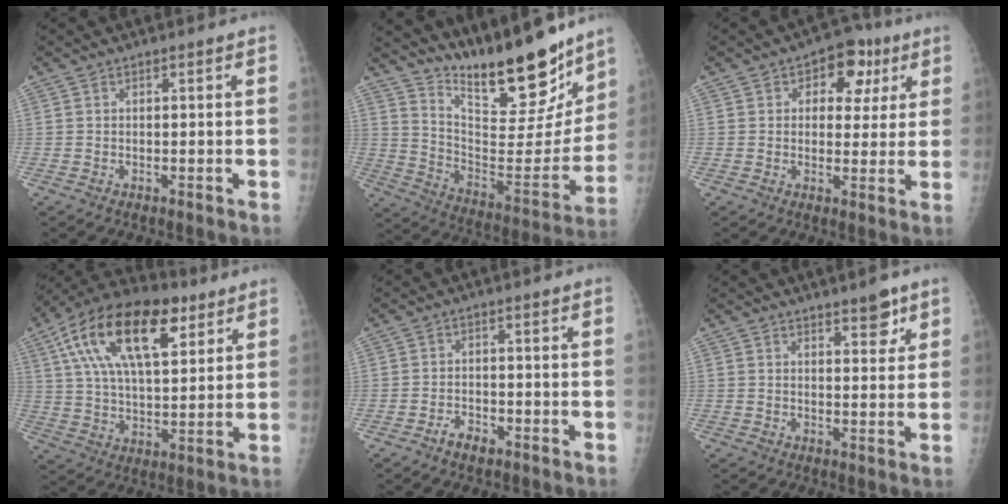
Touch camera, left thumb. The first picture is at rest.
{"total": 24.1, "force": [18.8, 6.8, 13.6], "torque": [-0.167, -0.112, 0.300]}
{"total": 9.1, "force": [3.5, 6.2, 5.8], "torque": [-0.027, -0.002, 0.040]}
{"total": 22.2, "force": [9.8, 10.6, 16.9], "torque": [-0.288, -0.004, 0.168]}
{"total": 3.0, "force": [-2.0, 1.6, 1.6], "torque": [-0.025, 0.011, -0.032]}
{"total": 4.4, "force": [3.0, 1.6, 2.8], "torque": [-0.022, -0.020, 0.042]}